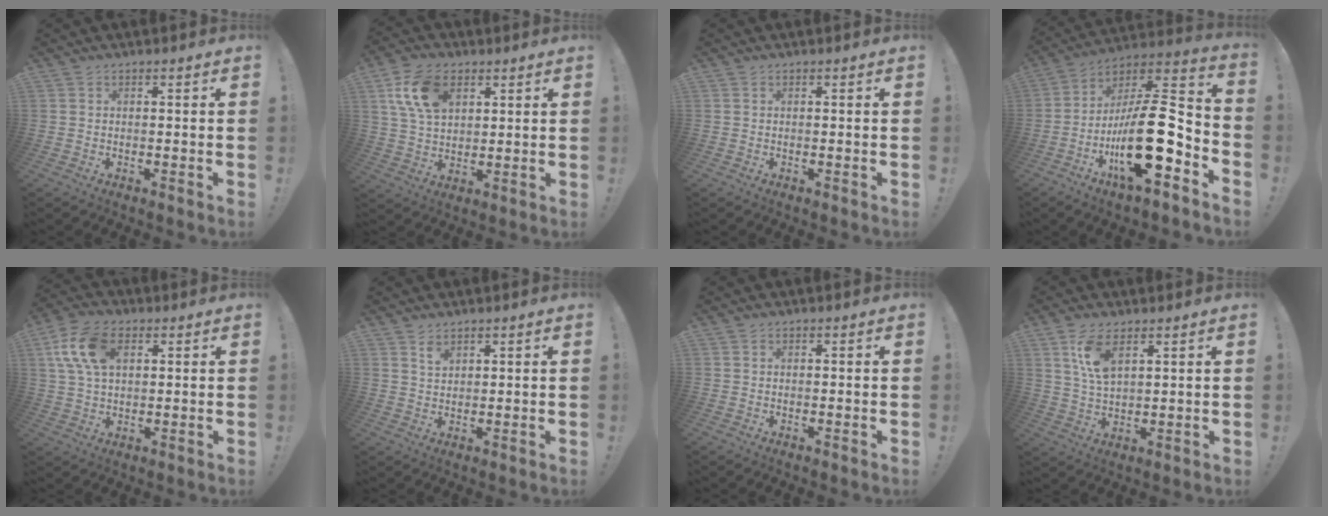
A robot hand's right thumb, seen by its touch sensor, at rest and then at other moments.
{"total": 13.1, "force": [5.2, 8.5, 8.5], "torque": [-0.151, 0.005, 0.101]}
{"total": 0.0}
{"total": 23.0, "force": [-6.2, 8.4, 20.5], "torque": [-0.349, 0.024, -0.102]}
{"total": 13.5, "force": [4.2, 8.2, 9.8], "torque": [-0.194, 0.007, 0.082]}
{"total": 2.9, "force": [2.1, 1.6, 1.1], "torque": [-0.006, -0.017, 0.037]}
{"total": 0.0}
{"total": 8.4, "force": [4.3, 3.6, 6.2], "torque": [-0.108, -0.011, 0.079]}